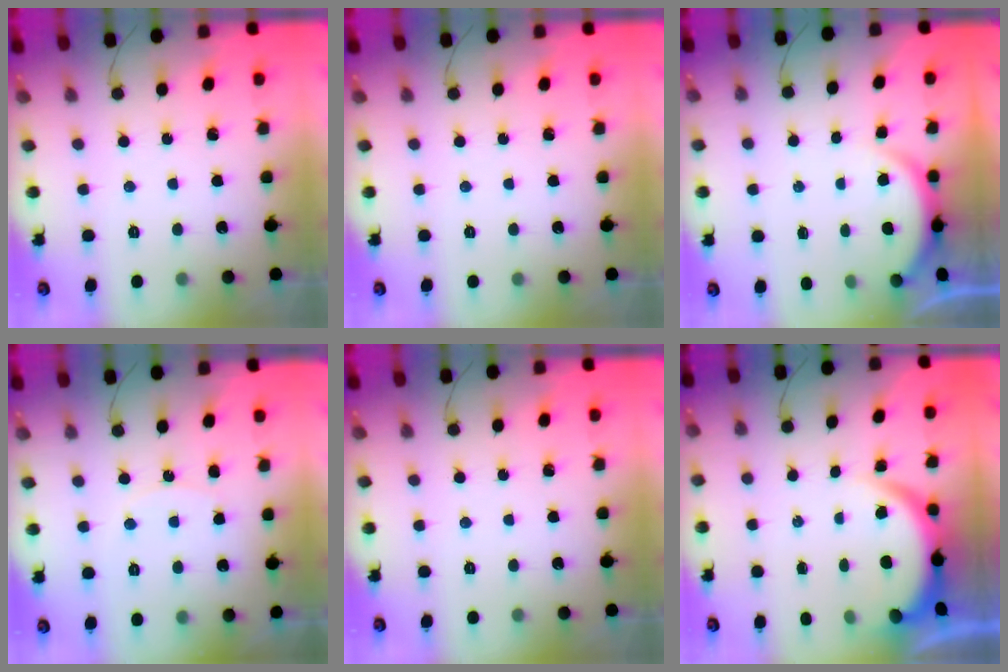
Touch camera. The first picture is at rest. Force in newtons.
{"total": 0.0}
{"total": 3.2, "press": 3.2, "slide": 0.4}
{"total": 7.4, "press": 7.4, "slide": 0.8}
{"total": 0.0}
{"total": 4.9, "press": 4.7, "slide": 1.1}